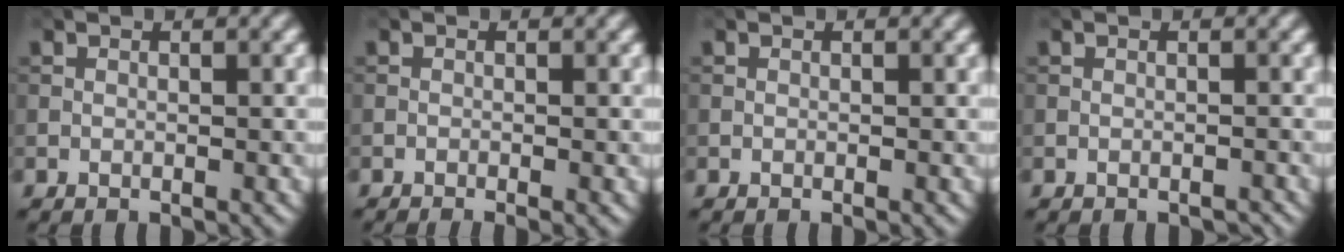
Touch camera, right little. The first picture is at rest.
{"total": 1.5, "force": [-0.7, 0.4, 1.2], "torque": [-0.011, -0.008, -0.012]}
{"total": 0.0}
{"total": 0.7, "force": [-0.7, 0.1, 0.1], "torque": [0.000, -0.001, -0.011]}